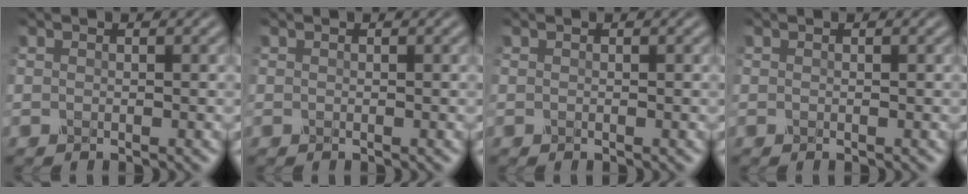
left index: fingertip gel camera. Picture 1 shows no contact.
{"total": 0.0}
{"total": 0.0}
{"total": 0.0}